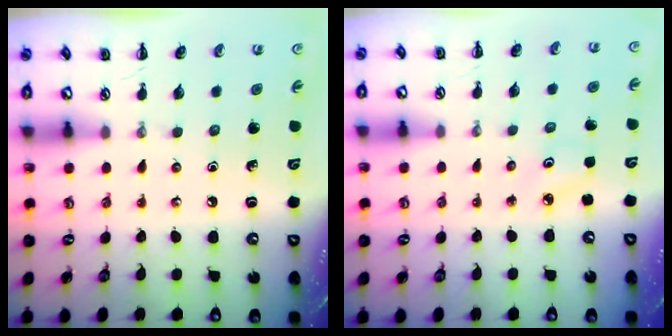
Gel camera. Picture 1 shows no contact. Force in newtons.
{"total": 2.1, "press": 2.0, "slide": 0.6}